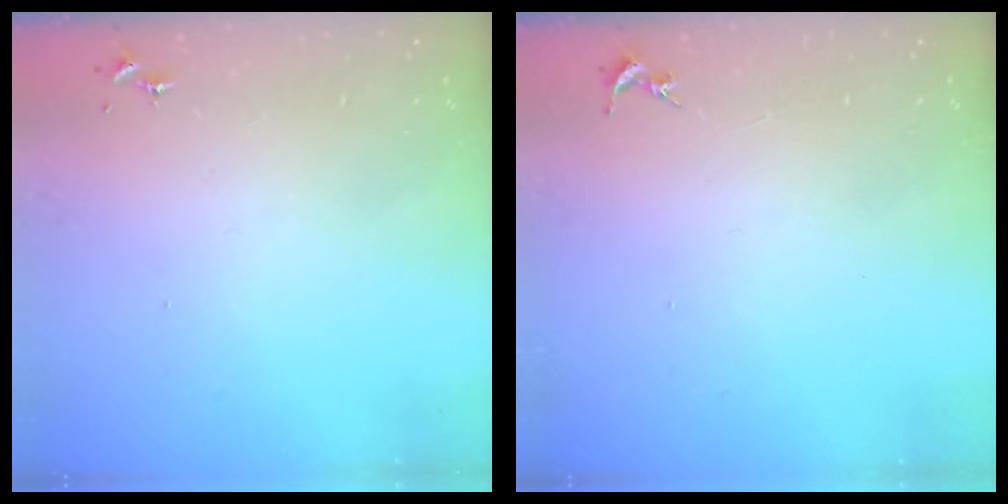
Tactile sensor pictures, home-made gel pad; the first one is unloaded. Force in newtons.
{"total": 0.0}